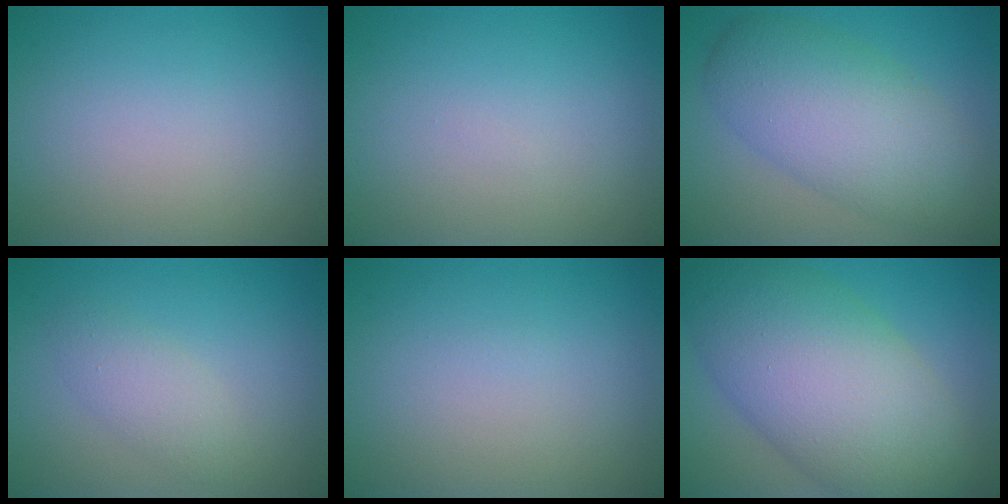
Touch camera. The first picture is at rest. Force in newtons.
{"total": 0.0}
{"total": 7.9, "press": 7.9, "slide": 0.1}
{"total": 2.3, "press": 2.3, "slide": 0.2}
{"total": 0.0}
{"total": 12.5, "press": 12.5, "slide": 0.5}